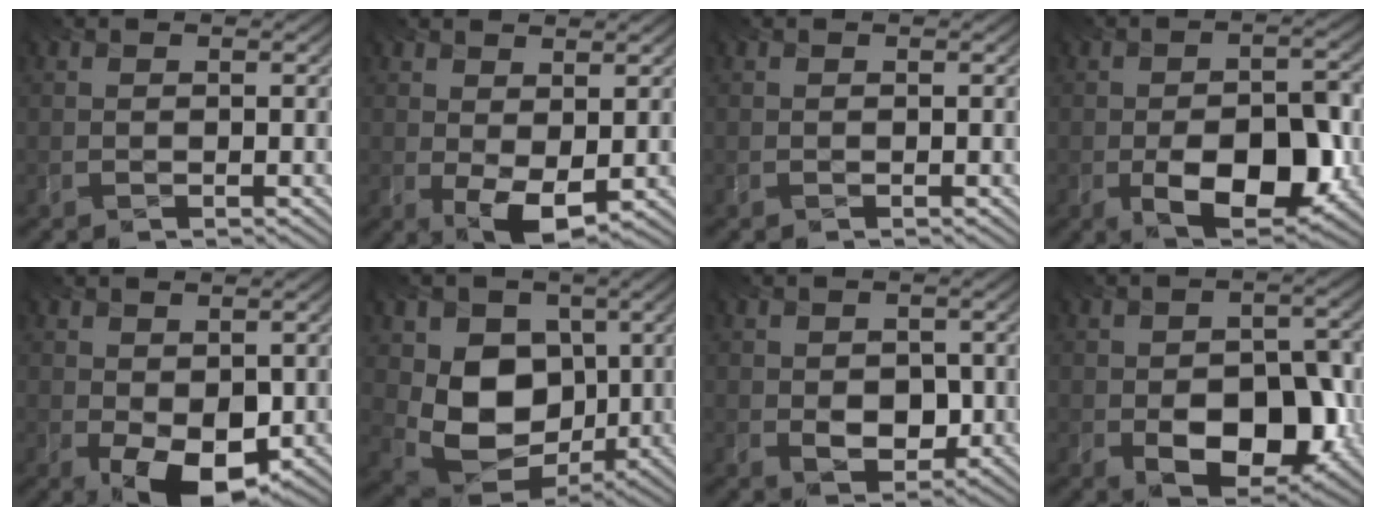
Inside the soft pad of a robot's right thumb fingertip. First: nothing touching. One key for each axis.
{"total": 5.1, "fx": 0.0, "fy": 2.7, "fz": 4.3, "tx": -0.081, "ty": 0.001, "tz": 0.005}
{"total": 0.0}
{"total": 11.4, "fx": -4.2, "fy": 5.9, "fz": 8.8, "tx": -0.134, "ty": -0.011, "tz": -0.075}
{"total": 7.0, "fx": -1.8, "fy": 4.1, "fz": 5.4, "tx": -0.098, "ty": -0.011, "tz": -0.027}
{"total": 10.1, "fx": -0.2, "fy": 7.9, "fz": 6.2, "tx": -0.140, "ty": -0.029, "tz": 0.000}
{"total": 3.9, "fx": -0.8, "fy": 2.8, "fz": 2.6, "tx": -0.057, "ty": -0.012, "tz": -0.009}
{"total": 11.1, "fx": -3.8, "fy": 6.5, "fz": 8.1, "tx": -0.130, "ty": -0.017, "tz": -0.061}